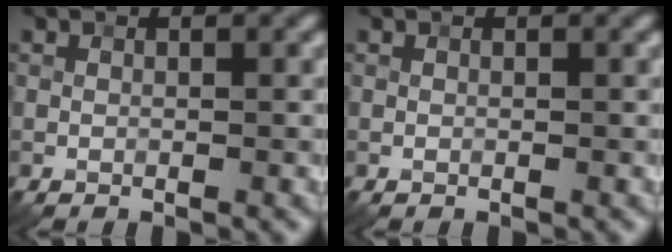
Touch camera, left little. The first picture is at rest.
{"total": 0.0}